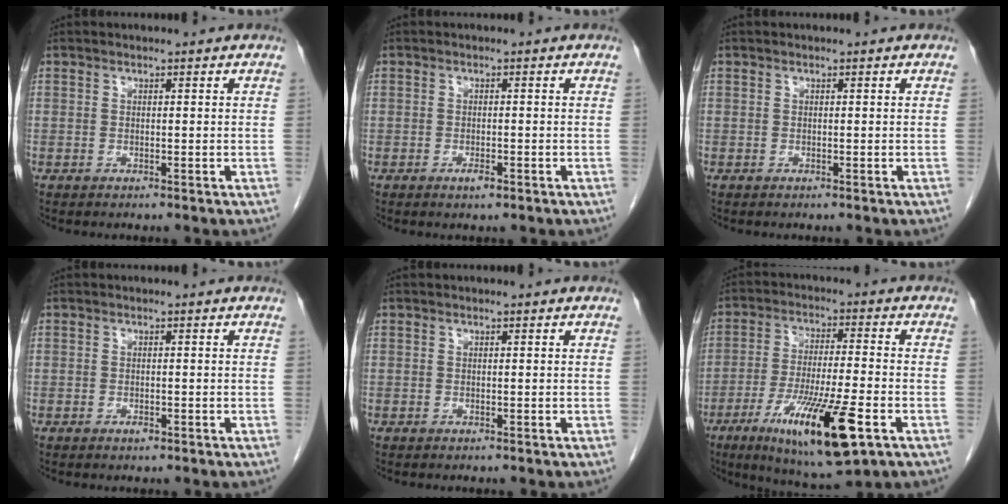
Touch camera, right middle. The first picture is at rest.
{"total": 1.4, "force": [-0.8, 0.5, 1.0], "torque": [-0.019, -0.001, -0.011]}
{"total": 0.0}
{"total": 0.7, "force": [-0.4, 0.3, 0.4], "torque": [-0.008, 0.001, -0.005]}
{"total": 0.0}
{"total": 15.8, "force": [-7.1, 2.0, 14.0], "torque": [-0.254, -0.034, -0.113]}